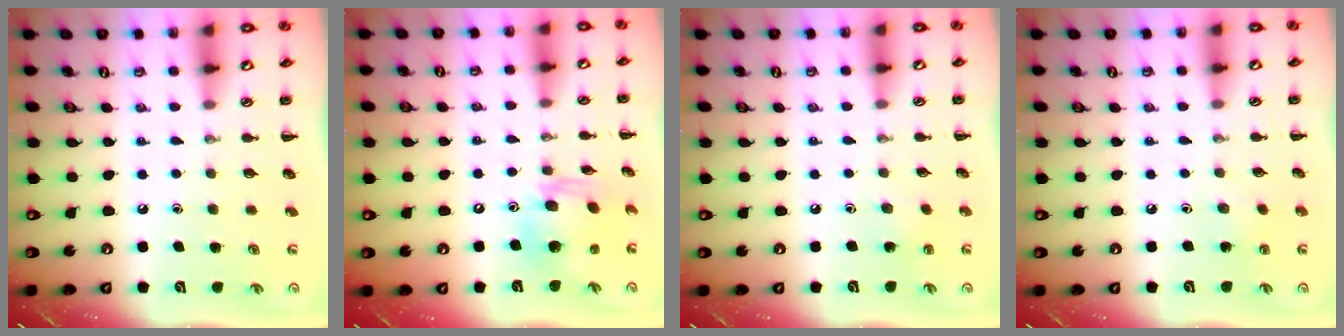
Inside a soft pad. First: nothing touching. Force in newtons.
{"total": 13.4, "press": 12.8, "slide": 3.9}
{"total": 3.3, "press": 3.1, "slide": 1.0}
{"total": 5.4, "press": 5.2, "slide": 1.4}